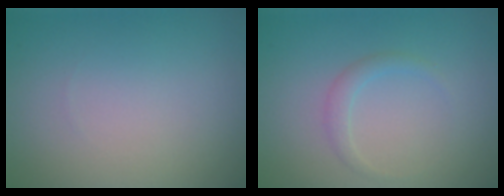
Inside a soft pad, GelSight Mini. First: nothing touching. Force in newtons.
{"total": 1.2, "press": 1.1, "slide": 0.2}